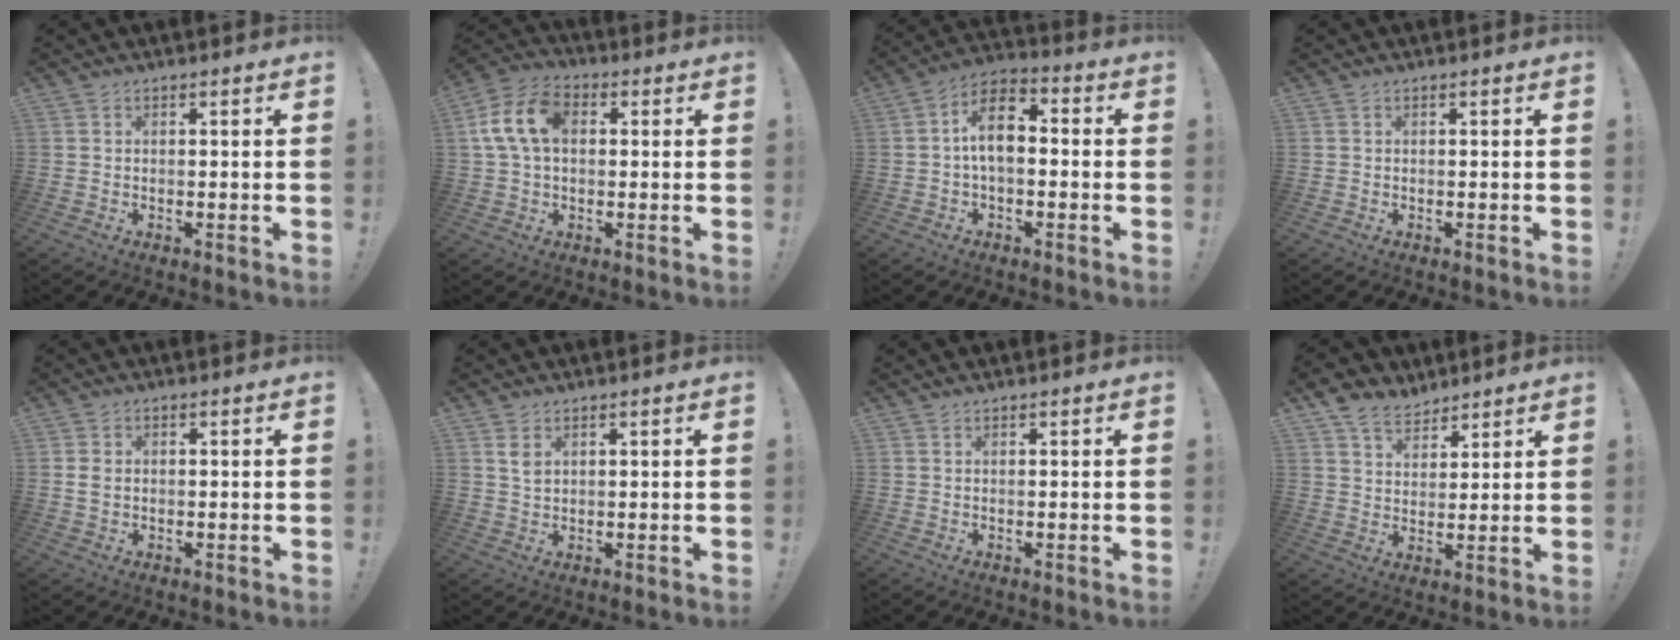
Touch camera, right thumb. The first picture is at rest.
{"total": 12.5, "force": [2.3, 8.2, 9.1], "torque": [-0.172, 0.012, 0.044]}
{"total": 10.4, "force": [0.5, 6.0, 8.5], "torque": [-0.150, 0.009, 0.013]}
{"total": 0.0}
{"total": 2.2, "force": [0.3, 1.6, 1.4], "torque": [-0.020, 0.002, 0.005]}
{"total": 3.0, "force": [1.5, 1.6, 2.0], "torque": [-0.028, -0.004, 0.024]}
{"total": 0.8, "force": [0.8, 0.1, -0.3], "torque": [0.011, -0.001, 0.013]}
{"total": 8.2, "force": [6.3, 4.6, 2.2], "torque": [-0.045, -0.038, 0.125]}